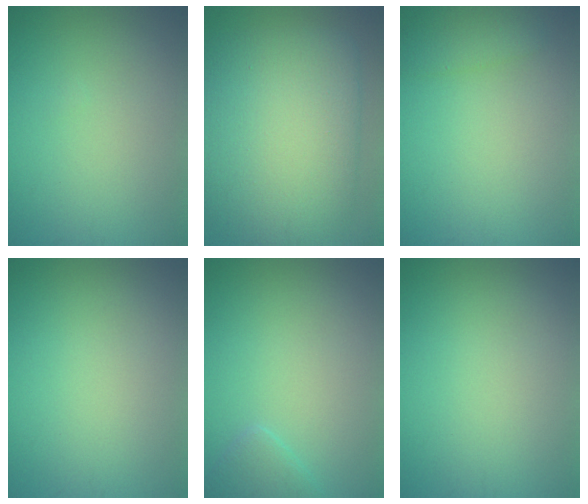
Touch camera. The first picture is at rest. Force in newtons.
{"total": 13.0, "press": 13.0, "slide": 0.3}
{"total": 1.7, "press": 1.6, "slide": 0.2}
{"total": 0.0}
{"total": 1.5, "press": 1.5, "slide": 0.1}
{"total": 0.0}